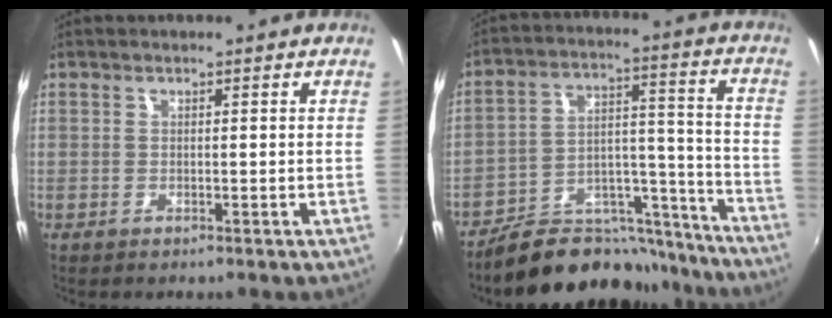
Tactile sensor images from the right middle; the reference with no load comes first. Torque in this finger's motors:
{"motor_torque": [1.10, -1.03, 0.21, 0.16]}